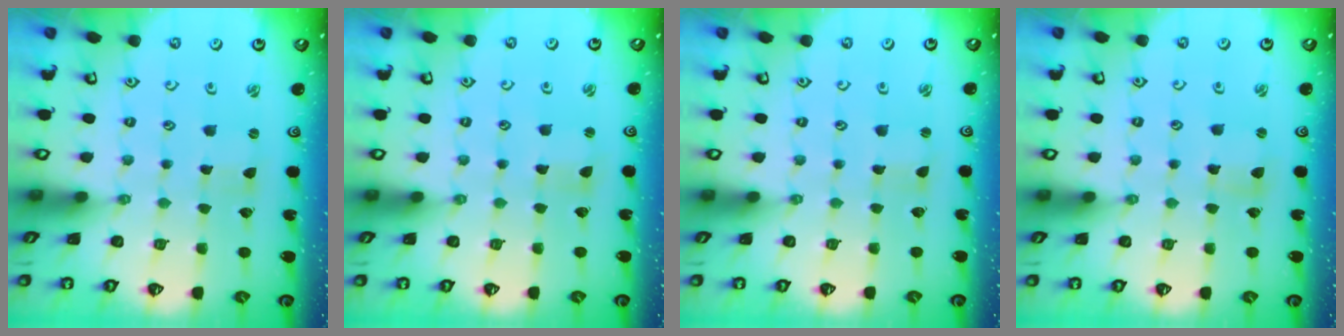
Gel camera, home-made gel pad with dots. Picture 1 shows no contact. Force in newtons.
{"total": 1.2, "press": 1.1, "slide": 0.2}
{"total": 0.0}
{"total": 1.5, "press": 1.4, "slide": 0.2}